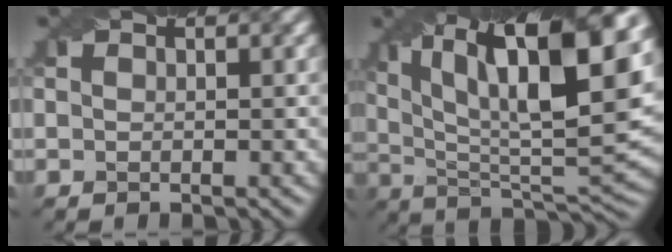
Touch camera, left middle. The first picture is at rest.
{"total": 15.7, "force": [6.1, 5.3, 13.4], "torque": [-0.224, 0.004, 0.106]}